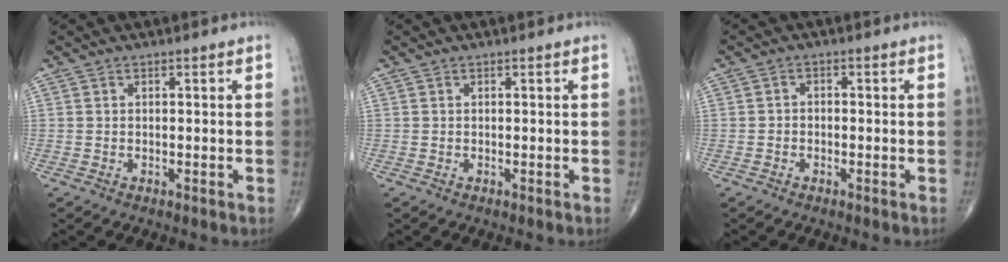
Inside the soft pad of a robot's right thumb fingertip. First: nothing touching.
{"total": 0.0}
{"total": 1.2, "force": [-0.5, 0.9, 0.5], "torque": [-0.002, 0.004, -0.012]}